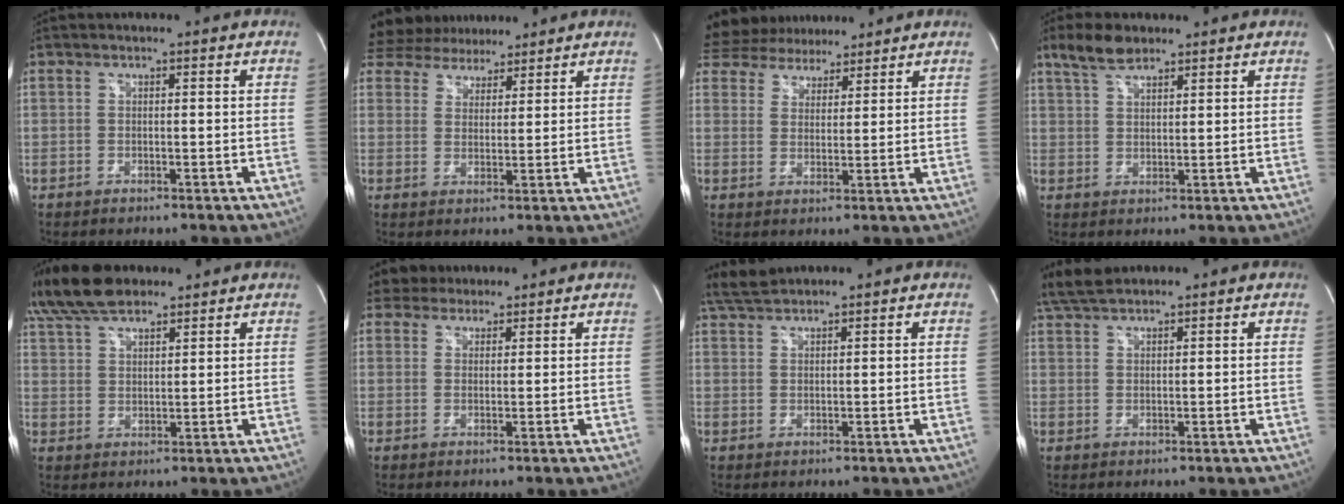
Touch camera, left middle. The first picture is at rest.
{"total": 10.6, "force": [9.7, 3.9, 2.1], "torque": [-0.041, 0.029, 0.161]}
{"total": 10.9, "force": [10.0, 3.9, 2.3], "torque": [-0.043, 0.029, 0.165]}
{"total": 5.3, "force": [4.1, 1.8, 2.9], "torque": [-0.066, 0.013, 0.081]}
{"total": 11.1, "force": [8.9, 3.5, 5.5], "torque": [-0.115, 0.032, 0.169]}
{"total": 5.1, "force": [4.3, 2.6, 0.9], "torque": [-0.013, 0.026, 0.075]}
{"total": 3.5, "force": [3.4, 0.1, 0.8], "torque": [-0.028, 0.018, 0.075]}
{"total": 4.8, "force": [4.3, 0.9, 2.0], "torque": [-0.052, 0.024, 0.089]}